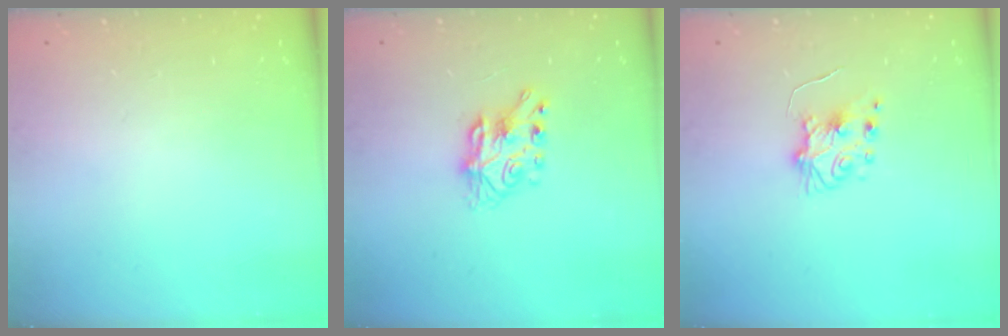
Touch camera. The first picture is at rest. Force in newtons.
{"total": 7.1, "press": 7.1, "slide": 0.2}
{"total": 6.4, "press": 6.4, "slide": 0.4}